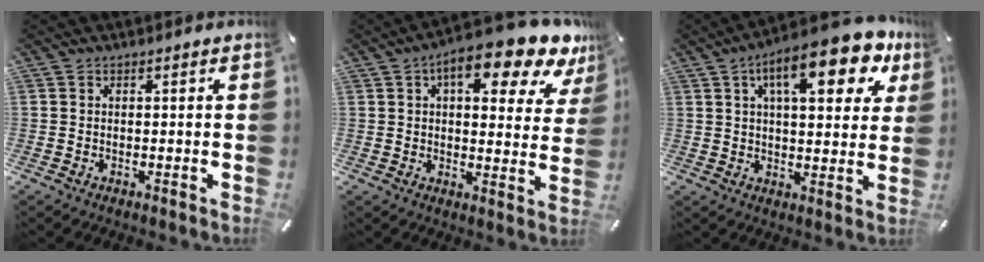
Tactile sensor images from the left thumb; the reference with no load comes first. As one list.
[{"total": 14.1, "force": [9.1, 5.1, 9.4], "torque": [-0.127, -0.055, 0.145]}, {"total": 17.6, "force": [8.8, 6.6, 13.7], "torque": [-0.205, -0.027, 0.136]}]